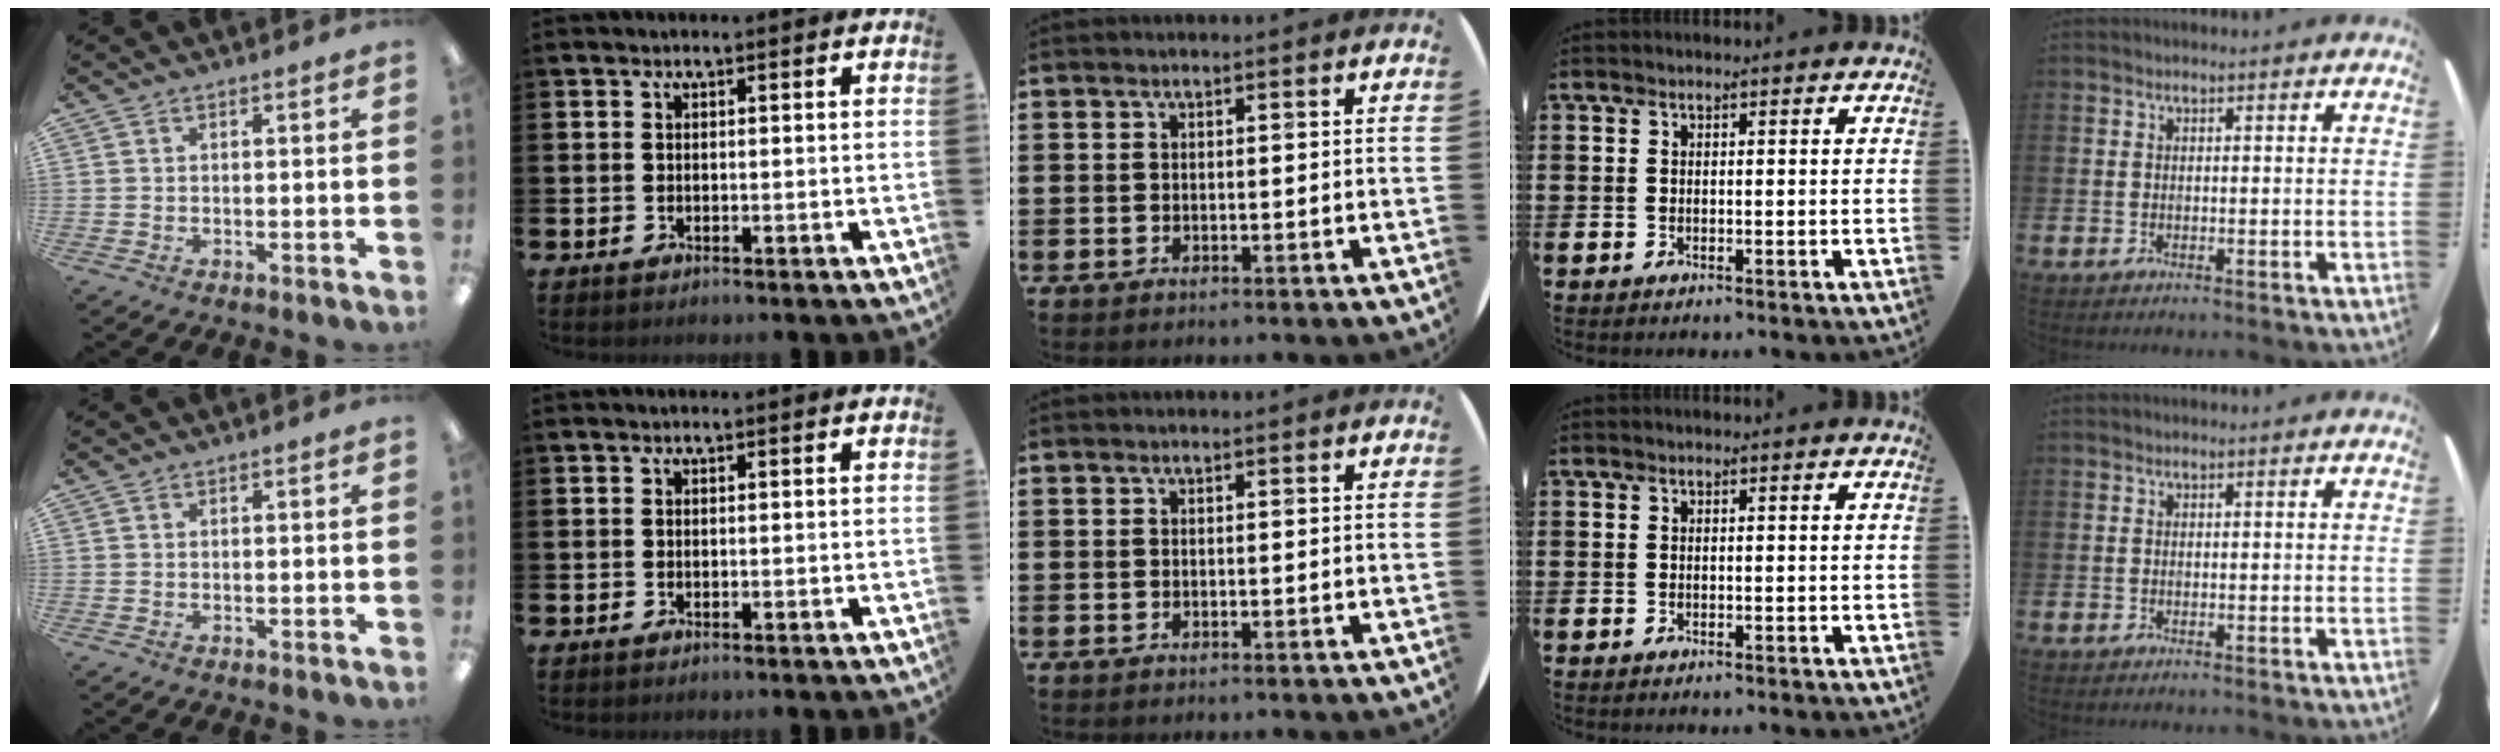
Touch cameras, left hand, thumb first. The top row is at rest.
{}